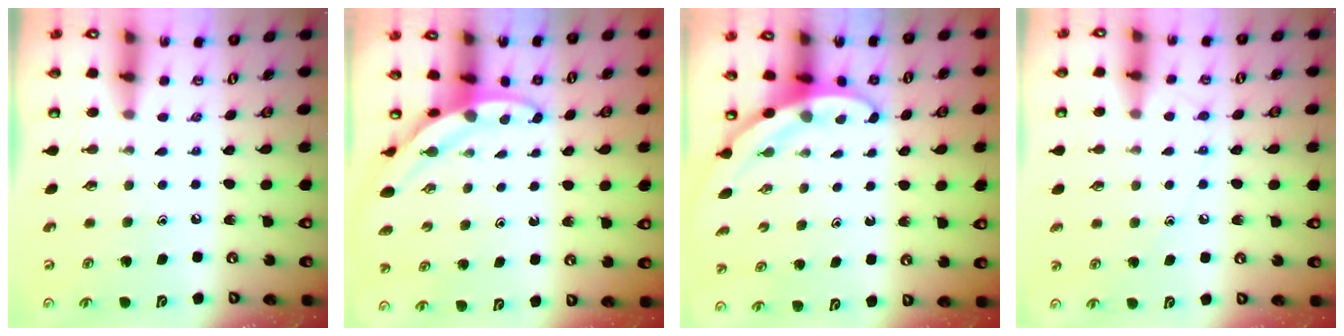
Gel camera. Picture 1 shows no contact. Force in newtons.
{"total": 3.6, "press": 3.6, "slide": 0.1}
{"total": 3.1, "press": 3.1, "slide": 0.2}
{"total": 6.7, "press": 6.6, "slide": 0.9}